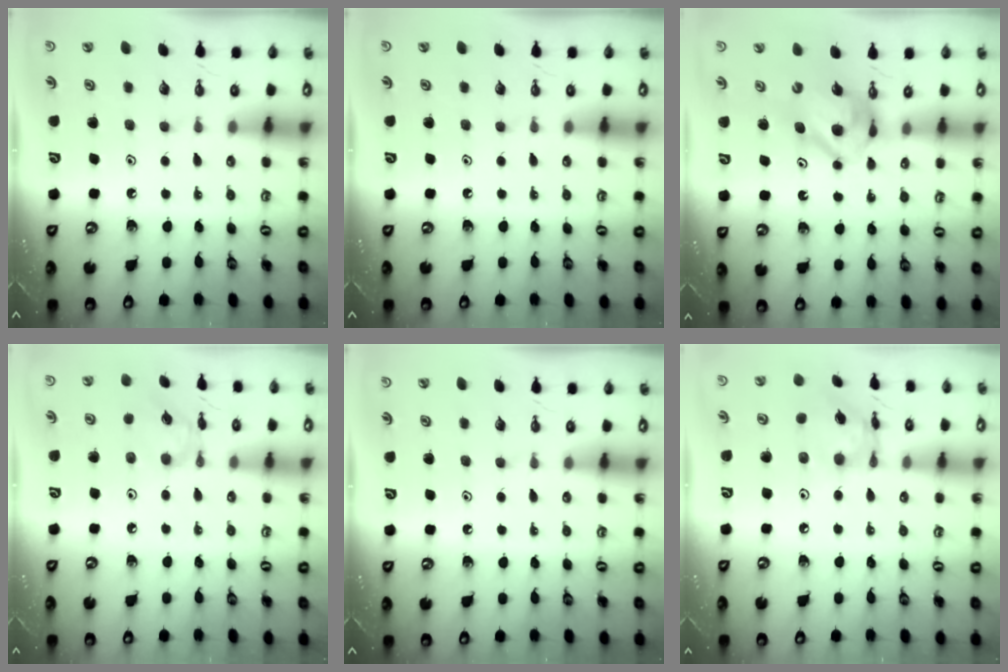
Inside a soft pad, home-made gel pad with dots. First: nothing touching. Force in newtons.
{"total": 0.0}
{"total": 9.1, "press": 9.1, "slide": 0.9}
{"total": 3.1, "press": 3.1, "slide": 0.1}
{"total": 0.0}
{"total": 10.3, "press": 10.3, "slide": 0.8}